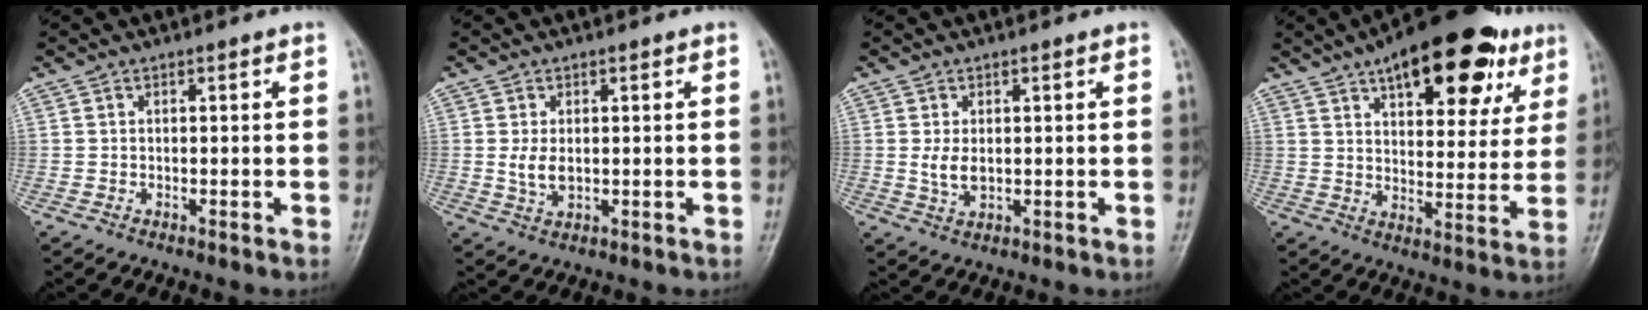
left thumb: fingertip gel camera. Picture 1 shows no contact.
{"total": 3.5, "force": [0.2, 2.1, 2.8], "torque": [-0.054, -0.007, 0.009]}
{"total": 3.4, "force": [0.3, 2.1, 2.7], "torque": [-0.051, -0.008, 0.011]}
{"total": 22.3, "force": [12.1, 10.0, 15.9], "torque": [-0.188, -0.017, 0.175]}